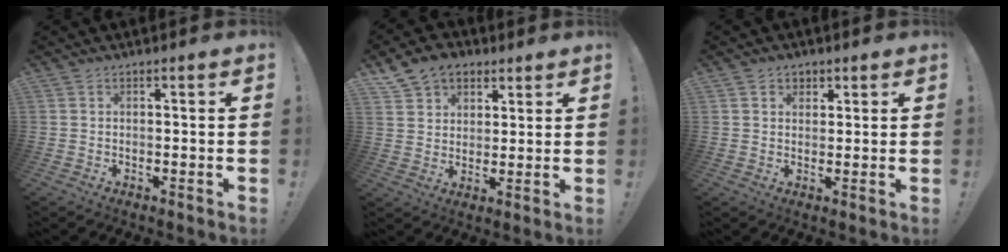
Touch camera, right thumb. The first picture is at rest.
{"total": 9.7, "force": [5.8, 7.2, 3.0], "torque": [-0.047, -0.029, 0.115]}
{"total": 3.2, "force": [1.6, 2.7, 0.8], "torque": [-0.004, -0.005, 0.027]}